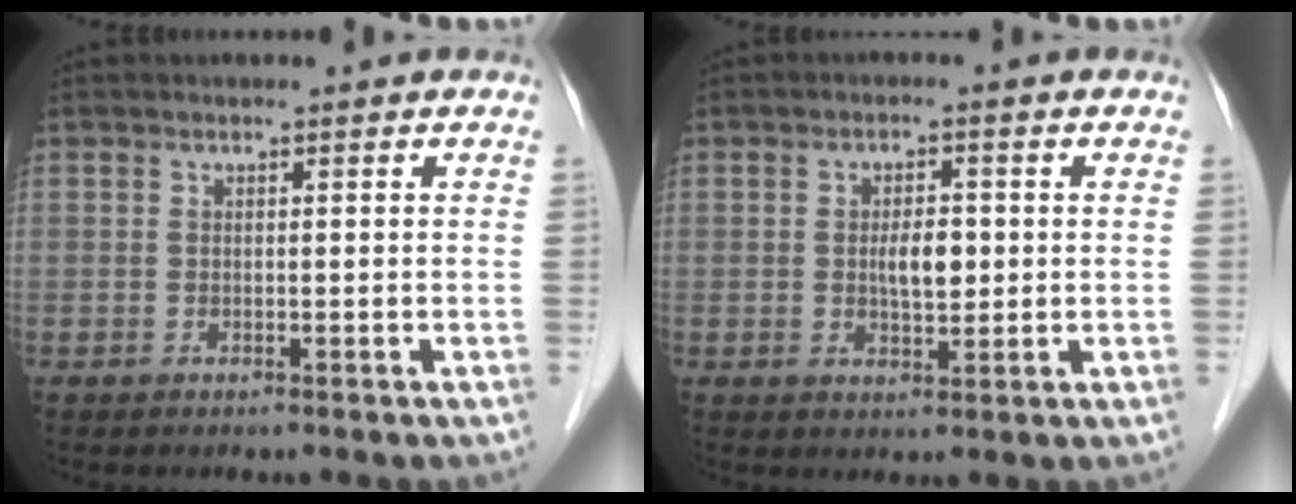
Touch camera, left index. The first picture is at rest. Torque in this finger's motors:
{"motor_torque": [0.47, 0.25, 0.25, 0.03]}